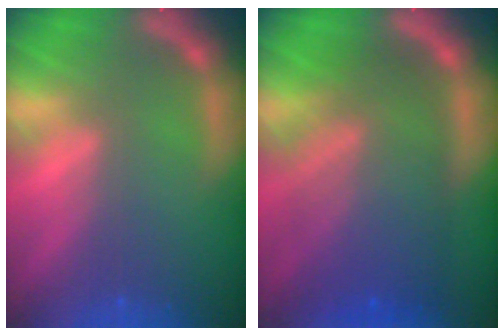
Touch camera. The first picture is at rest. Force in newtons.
{"total": 10.0}